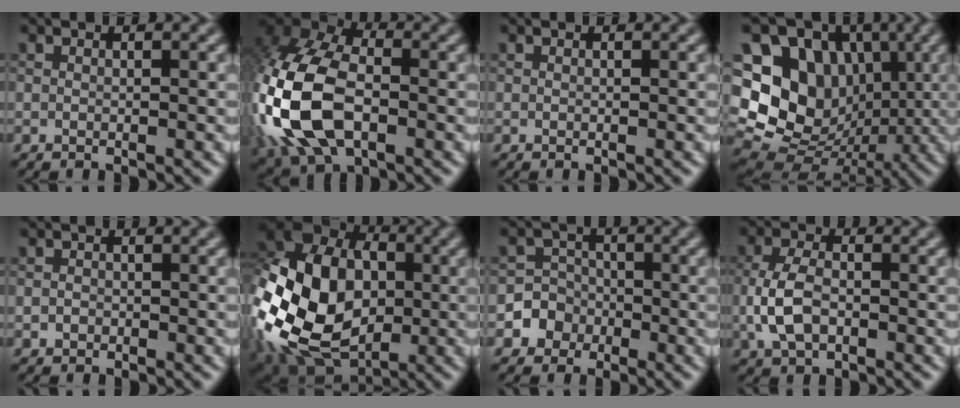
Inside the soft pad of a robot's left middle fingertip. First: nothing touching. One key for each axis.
{"total": 12.9, "fx": -2.3, "fy": 8.2, "fz": 9.6, "tx": -0.231, "ty": -0.002, "tz": -0.059}
{"total": 0.0}
{"total": 18.6, "fx": 3.4, "fy": 15.9, "fz": 9.1, "tx": -0.210, "ty": 0.038, "tz": 0.047}
{"total": 0.7, "fx": -0.2, "fy": 0.6, "fz": 0.2, "tx": 0.001, "ty": -0.003, "tz": -0.006}
{"total": 15.7, "fx": -2.2, "fy": 10.9, "fz": 11.2, "tx": -0.223, "ty": 0.007, "tz": -0.046}
{"total": 4.0, "fx": -1.6, "fy": 3.6, "fz": 0.2, "tx": 0.030, "ty": 0.005, "tz": -0.044}
{"total": 3.9, "fx": -0.8, "fy": 2.4, "fz": 3.0, "tx": -0.066, "ty": 0.002, "tz": -0.020}